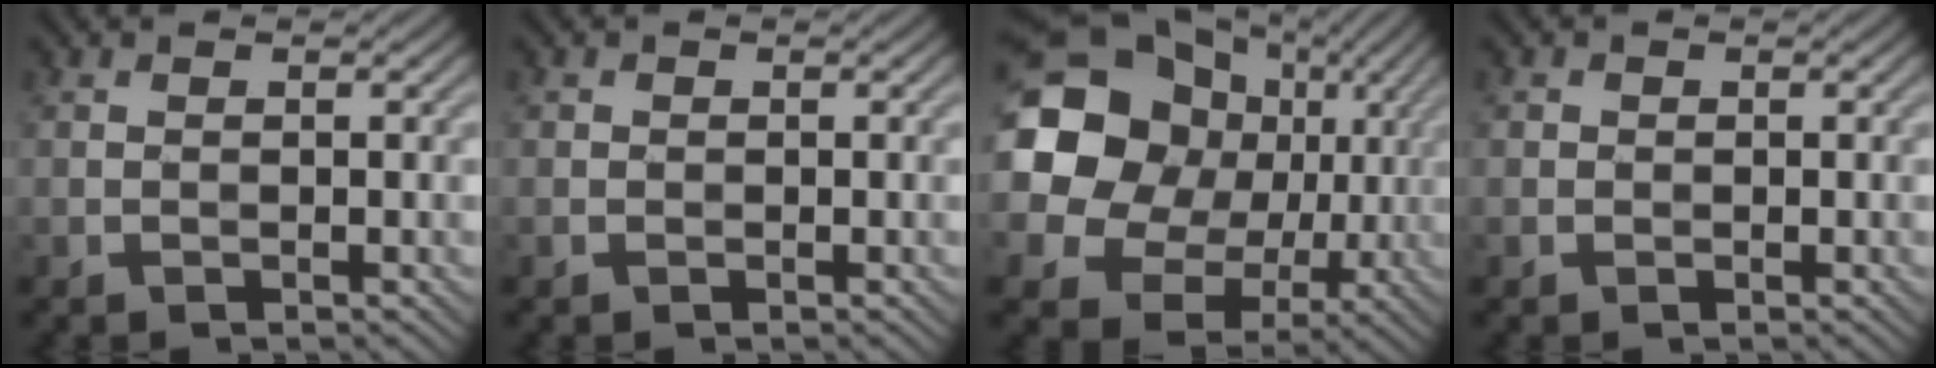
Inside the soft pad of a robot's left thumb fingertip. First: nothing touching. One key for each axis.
{"total": 0.7, "fx": -0.1, "fy": 0.7, "fz": 0.1, "tx": -0.001, "ty": -0.002, "tz": -0.003}
{"total": 22.2, "fx": 5.2, "fy": 19.3, "fz": 9.6, "tx": -0.273, "ty": 0.022, "tz": 0.088}
{"total": 1.0, "fx": 0.0, "fy": 1.0, "fz": 0.1, "tx": -0.002, "ty": -0.003, "tz": -0.002}